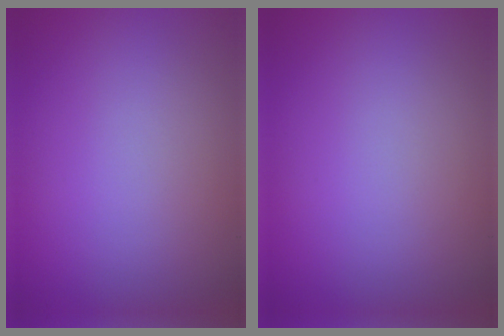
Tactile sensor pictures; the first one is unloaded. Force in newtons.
{"total": 0.0}